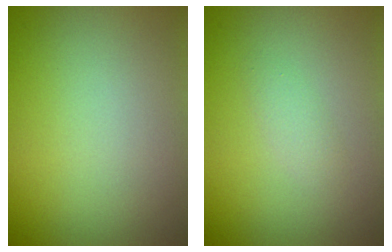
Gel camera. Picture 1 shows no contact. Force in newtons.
{"total": 1.0, "press": 1.0, "slide": 0.1}